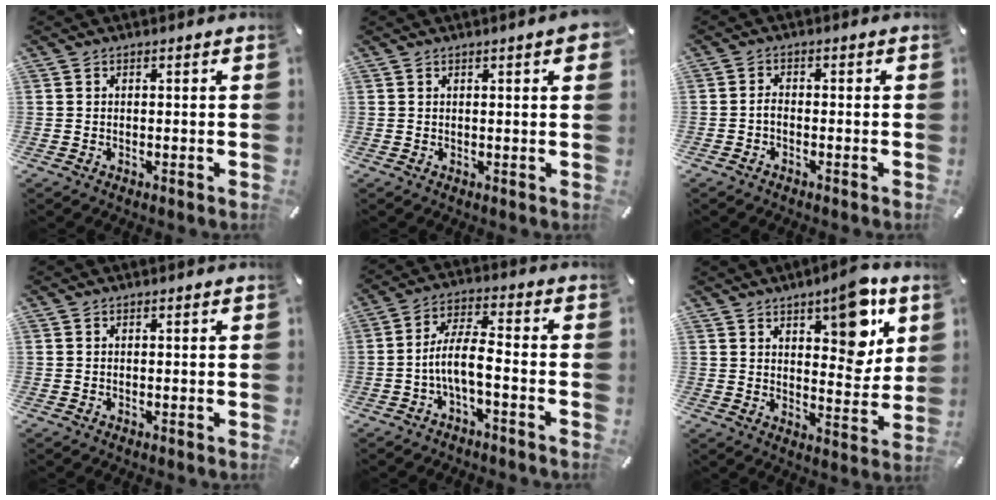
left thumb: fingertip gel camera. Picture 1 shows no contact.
{"total": 2.7, "force": [1.1, 0.4, 2.4], "torque": [-0.040, -0.001, 0.016]}
{"total": 1.6, "force": [-0.9, 0.7, 1.2], "torque": [-0.025, 0.005, -0.017]}
{"total": 0.0}
{"total": 8.4, "force": [-3.2, 2.8, 7.3], "torque": [-0.139, 0.007, -0.057]}
{"total": 11.8, "force": [7.0, 5.2, 8.0], "torque": [-0.088, -0.046, 0.114]}